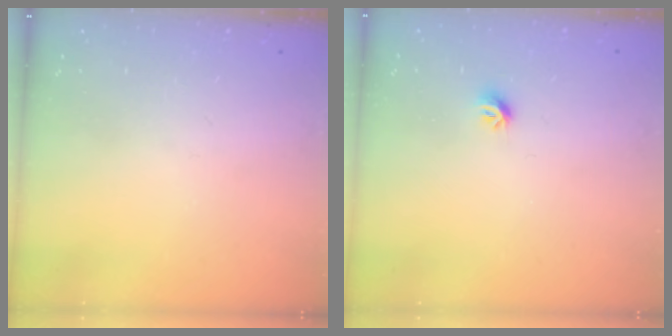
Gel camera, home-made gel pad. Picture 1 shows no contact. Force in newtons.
{"total": 5.7, "press": 5.6, "slide": 0.8}